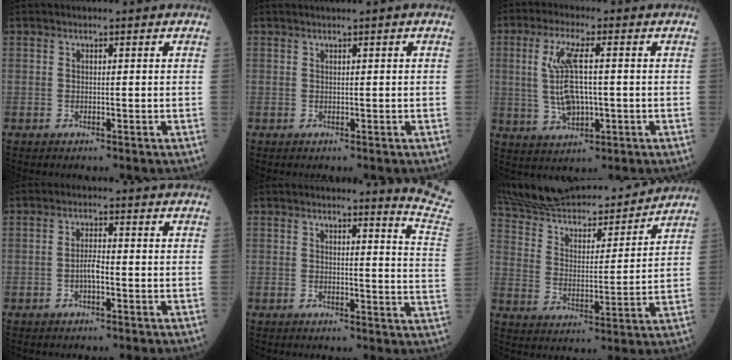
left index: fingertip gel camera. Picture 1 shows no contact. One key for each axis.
{"total": 0.7, "fx": 0.4, "fy": -0.2, "fz": 0.5, "tx": -0.013, "ty": 0.001, "tz": 0.013}
{"total": 7.9, "fx": 0.2, "fy": 2.5, "fz": 7.6, "tx": -0.166, "ty": 0.004, "tz": 0.010}
{"total": 2.3, "fx": -0.9, "fy": 0.5, "fz": 2.0, "tx": -0.039, "ty": 0.001, "tz": -0.019}
{"total": 8.5, "fx": 8.3, "fy": -1.9, "fz": 0.9, "tx": -0.012, "ty": -0.104, "tz": 0.070}
{"total": 24.2, "fx": 22.1, "fy": 4.8, "fz": 8.5, "tx": -0.164, "ty": 0.006, "tz": 0.337}